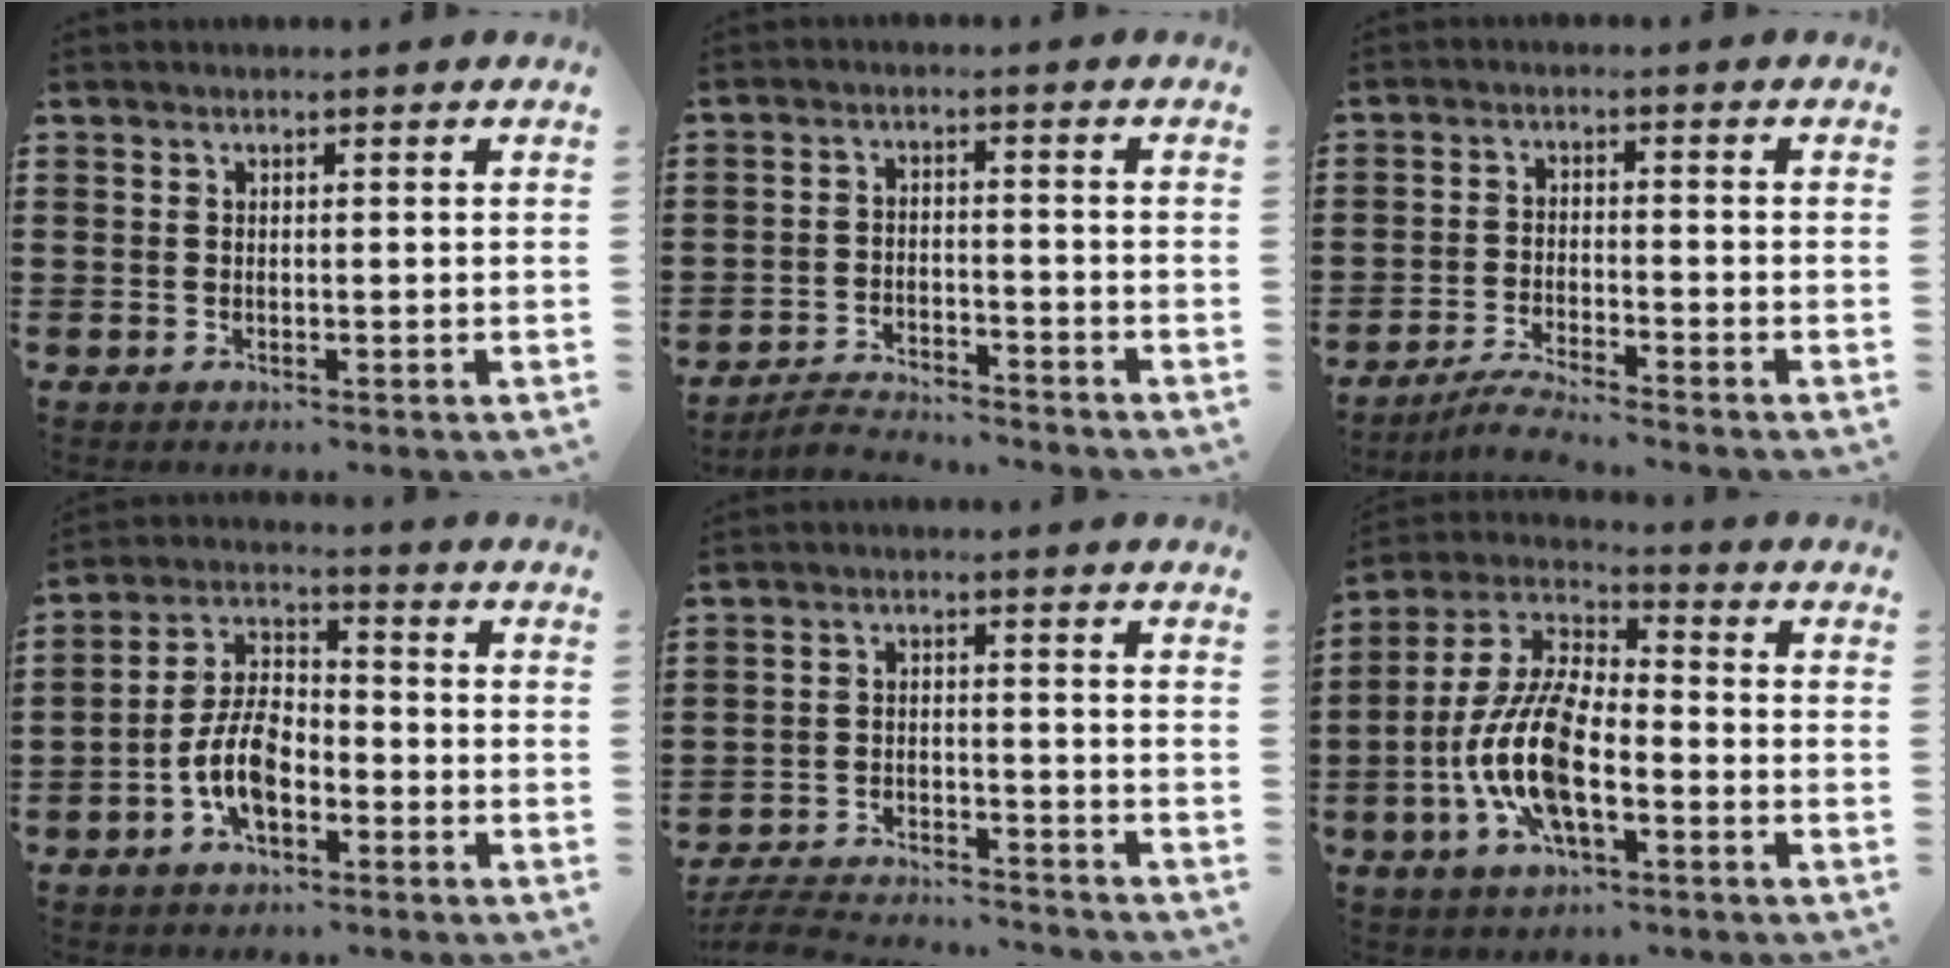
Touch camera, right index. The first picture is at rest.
{"total": 3.6, "force": [-3.5, 0.4, 0.3], "torque": [-0.019, 0.004, -0.077]}
{"total": 3.7, "force": [-3.6, -0.2, 1.0], "torque": [-0.025, -0.001, -0.073]}
{"total": 7.9, "force": [-3.2, 4.2, 5.9], "torque": [-0.140, 0.005, -0.067]}
{"total": 5.7, "force": [-5.6, 0.4, 1.0], "torque": [-0.034, 0.000, -0.116]}
{"total": 12.2, "force": [-3.8, 5.1, 10.4], "torque": [-0.250, -0.006, -0.079]}